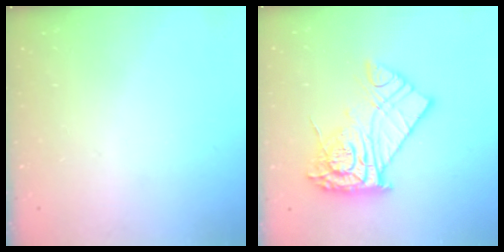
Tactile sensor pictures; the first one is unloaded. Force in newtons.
{"total": 15.9, "press": 15.8, "slide": 1.4}